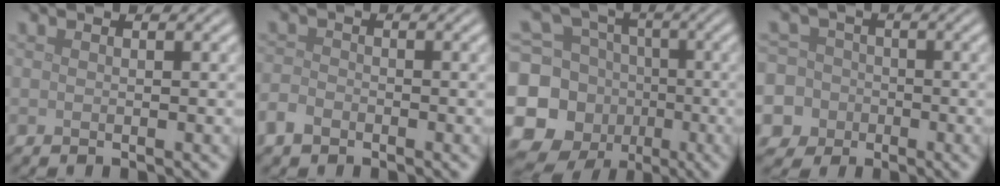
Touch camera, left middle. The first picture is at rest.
{"total": 2.0, "force": [-1.3, 1.3, 0.8], "torque": [-0.012, 0.000, -0.035]}
{"total": 14.3, "force": [-4.1, 12.9, 4.7], "torque": [-0.145, -0.021, -0.090]}
{"total": 9.2, "force": [-3.6, 8.3, 1.6], "torque": [-0.042, -0.003, -0.100]}